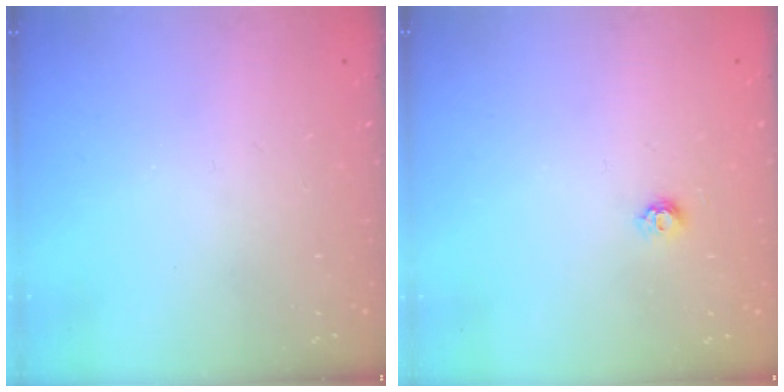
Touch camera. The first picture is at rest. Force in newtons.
{"total": 4.3, "press": 4.2, "slide": 0.5}